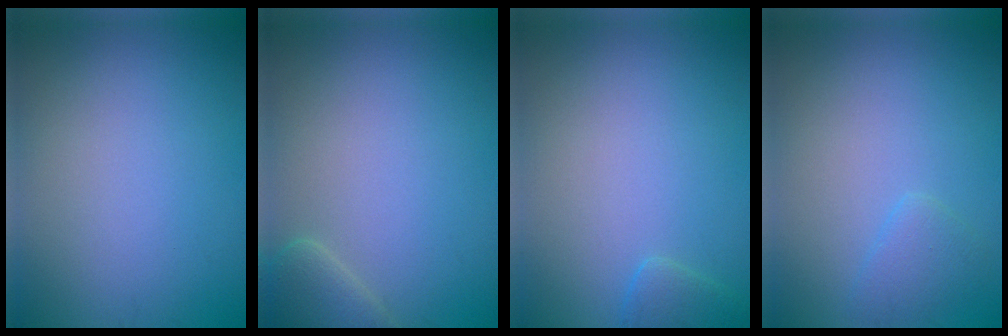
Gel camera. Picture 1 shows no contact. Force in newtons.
{"total": 2.6, "press": 2.6, "slide": 0.2}
{"total": 1.4, "press": 1.4, "slide": 0.1}
{"total": 1.5, "press": 1.5, "slide": 0.1}